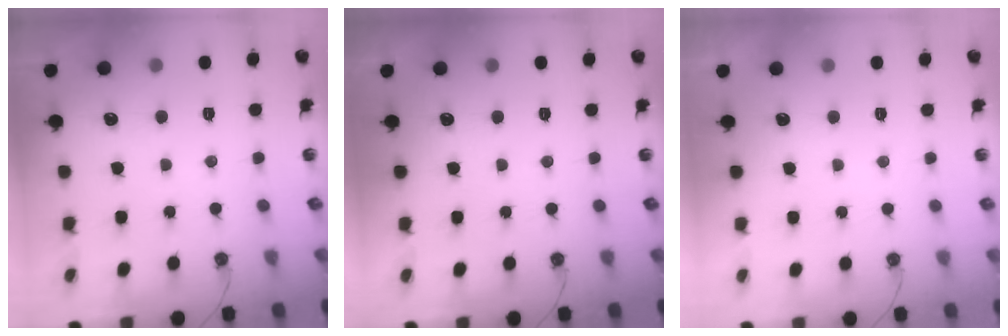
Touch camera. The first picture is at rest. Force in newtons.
{"total": 0.0}
{"total": 0.0}